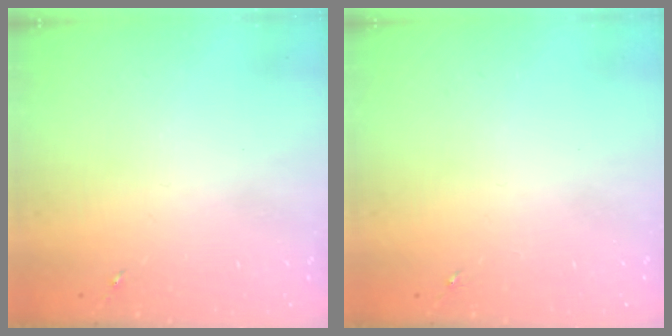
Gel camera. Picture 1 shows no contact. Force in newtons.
{"total": 0.0}